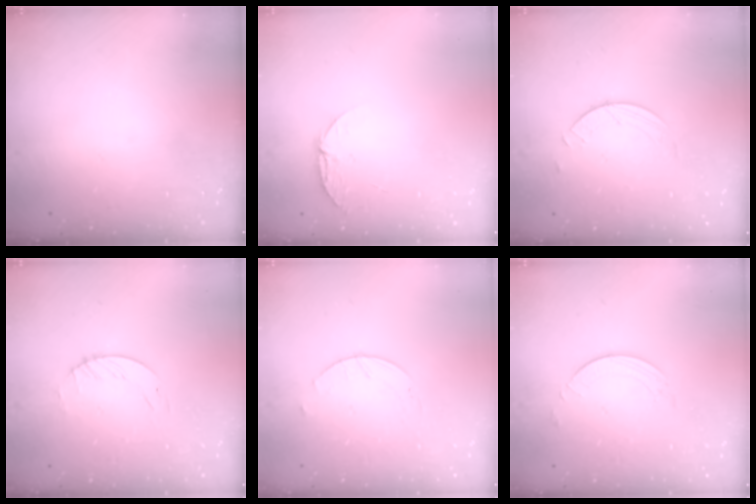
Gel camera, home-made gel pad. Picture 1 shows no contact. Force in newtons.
{"total": 5.6, "press": 5.6, "slide": 0.6}
{"total": 2.6, "press": 2.6, "slide": 0.3}
{"total": 1.7, "press": 1.7, "slide": 0.2}
{"total": 2.0, "press": 2.0, "slide": 0.3}
{"total": 1.7, "press": 1.7, "slide": 0.2}